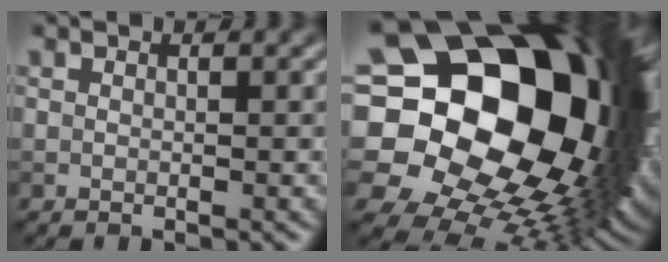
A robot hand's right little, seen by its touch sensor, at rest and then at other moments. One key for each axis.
{"total": 23.3, "fx": 3.8, "fy": 17.5, "fz": 15.0, "tx": -0.301, "ty": -0.013, "tz": 0.074}